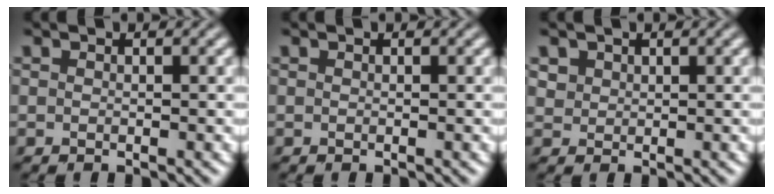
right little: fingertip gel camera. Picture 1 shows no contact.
{"total": 0.0}
{"total": 1.0, "force": [0.6, 0.8, 0.2], "torque": [-0.003, -0.003, 0.016]}